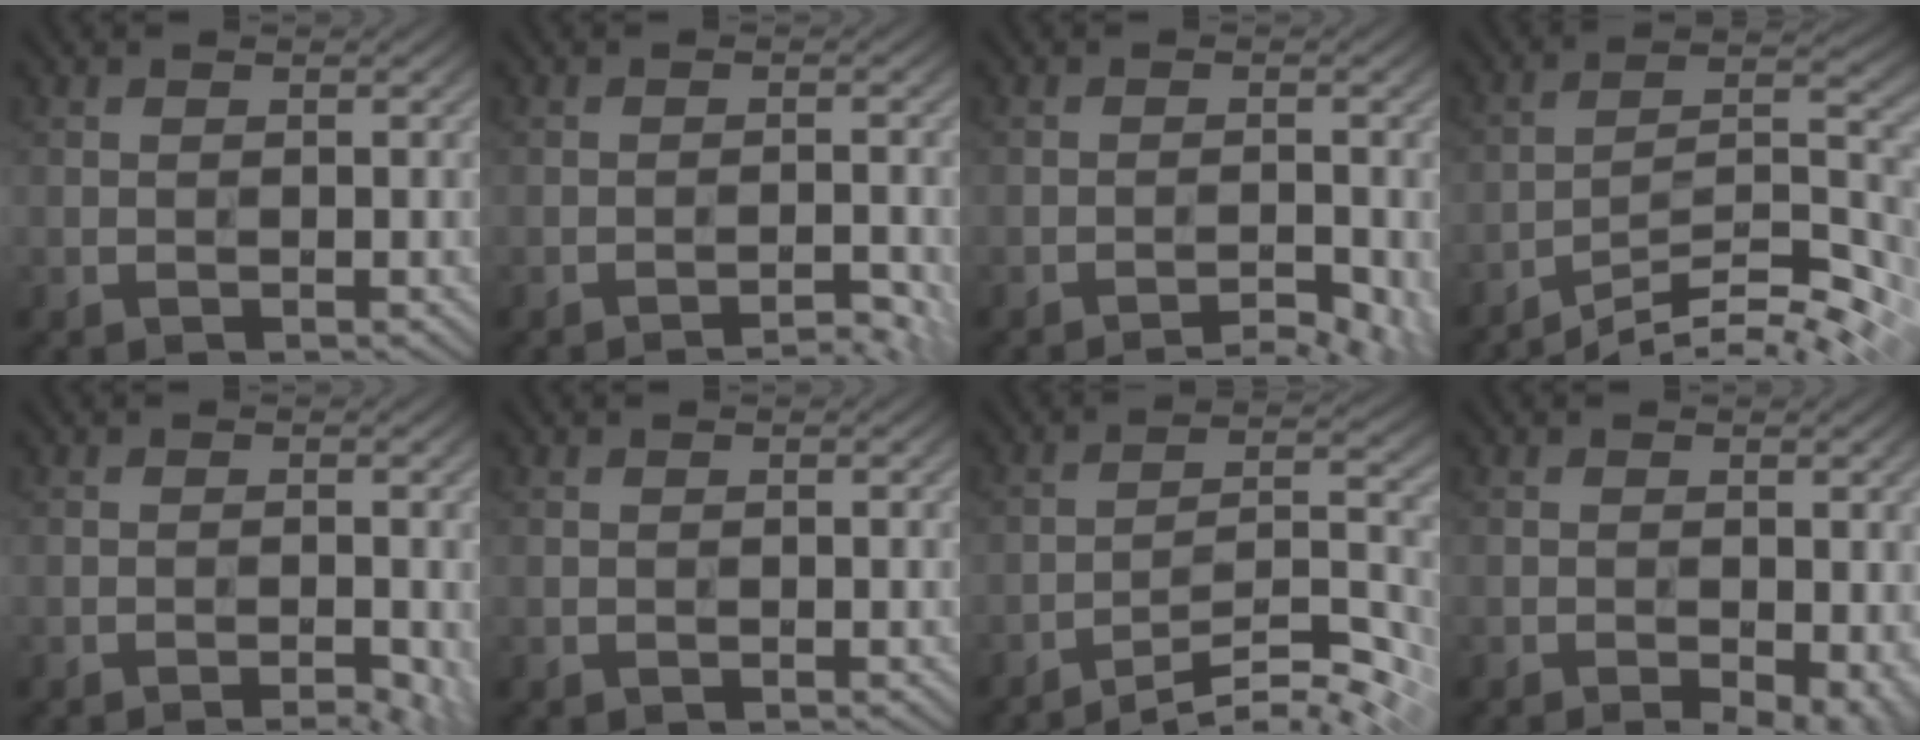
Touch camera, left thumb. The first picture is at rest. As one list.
[{"total": 3.0, "force": [-2.4, 0.3, 1.7], "torque": [-0.025, 0.010, -0.039]}, {"total": 4.0, "force": [-3.1, 0.8, 2.5], "torque": [-0.044, 0.009, -0.042]}, {"total": 11.2, "force": [-8.8, 1.7, 6.8], "torque": [-0.112, 0.012, -0.145]}, {"total": 2.3, "force": [-1.3, 0.5, 1.8], "torque": [-0.026, 0.001, -0.017]}, {"total": 0.0}, {"total": 10.2, "force": [-7.9, 1.3, 6.3], "torque": [-0.110, 0.012, -0.125]}, {"total": 4.7, "force": [-2.1, 1.9, 3.7], "torque": [-0.050, -0.010, -0.019]}]